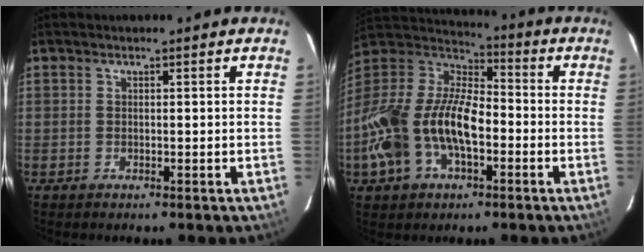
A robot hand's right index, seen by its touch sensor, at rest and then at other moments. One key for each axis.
{"total": 21.7, "fx": -6.5, "fy": 12.1, "fz": 16.9, "tx": -0.357, "ty": -0.007, "tz": -0.121}